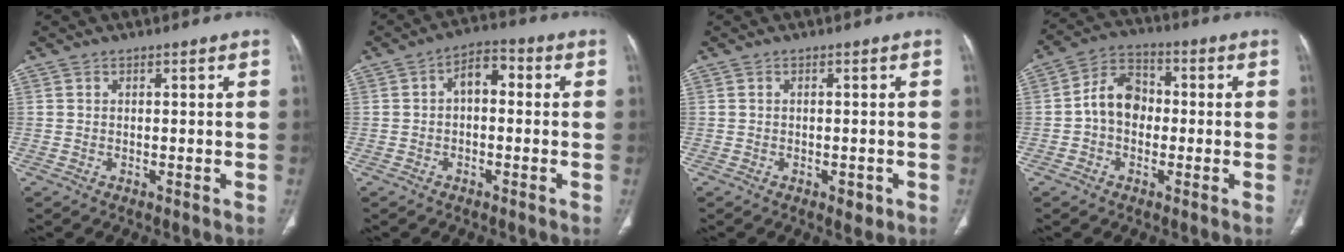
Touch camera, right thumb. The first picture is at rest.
{"total": 5.3, "force": [0.1, 3.3, 4.2], "torque": [-0.047, 0.019, -0.011]}
{"total": 2.0, "force": [-0.9, 1.1, 1.4], "torque": [-0.011, 0.000, -0.008]}
{"total": 8.4, "force": [-0.6, 6.4, 5.4], "torque": [-0.076, 0.028, -0.025]}